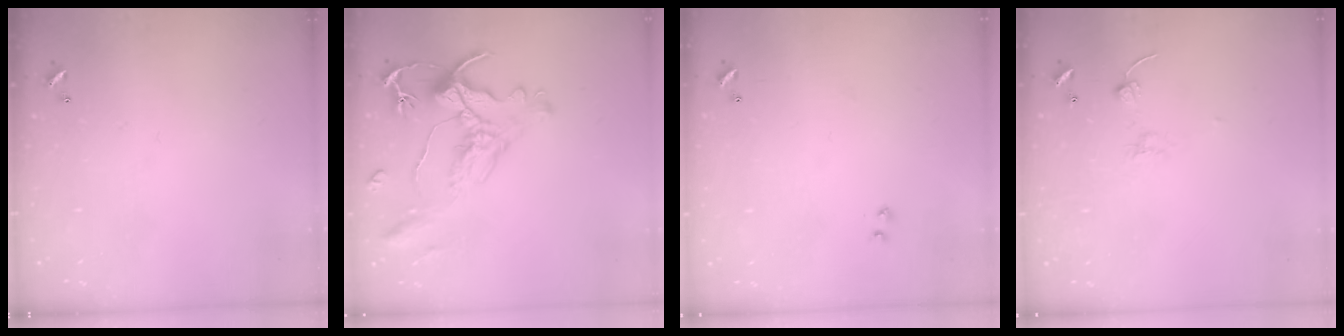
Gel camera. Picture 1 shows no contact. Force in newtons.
{"total": 2.8, "press": 2.5, "slide": 1.3}
{"total": 8.9, "press": 8.9, "slide": 0.4}
{"total": 1.7, "press": 1.5, "slide": 0.7}